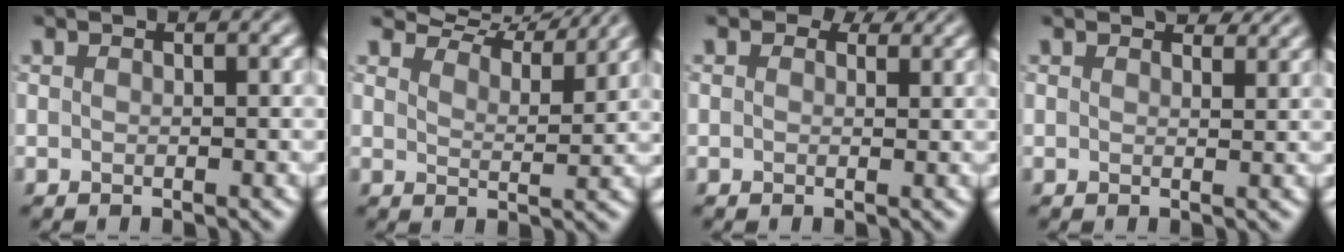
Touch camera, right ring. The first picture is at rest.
{"total": 7.5, "force": [7.0, 1.2, 2.4], "torque": [-0.041, 0.005, 0.086]}
{"total": 2.0, "force": [1.2, 1.1, 1.0], "torque": [-0.017, -0.003, 0.008]}
{"total": 2.1, "force": [1.8, 0.6, 0.7], "torque": [-0.012, -0.002, 0.025]}